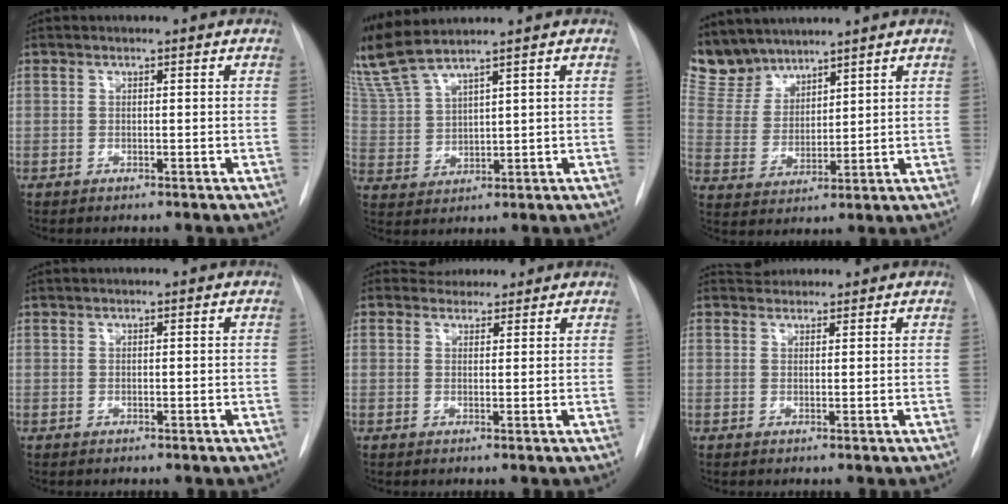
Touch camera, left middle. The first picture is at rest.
{"total": 7.4, "force": [6.7, -0.6, 3.1], "torque": [-0.085, 0.007, 0.152]}
{"total": 7.8, "force": [7.4, 2.6, 0.6], "torque": [-0.022, 0.007, 0.165]}
{"total": 0.0}
{"total": 3.7, "force": [3.3, 1.6, 0.0], "torque": [0.005, 0.009, 0.042]}
{"total": 2.3, "force": [2.2, 0.7, -0.1], "torque": [0.002, 0.012, 0.035]}